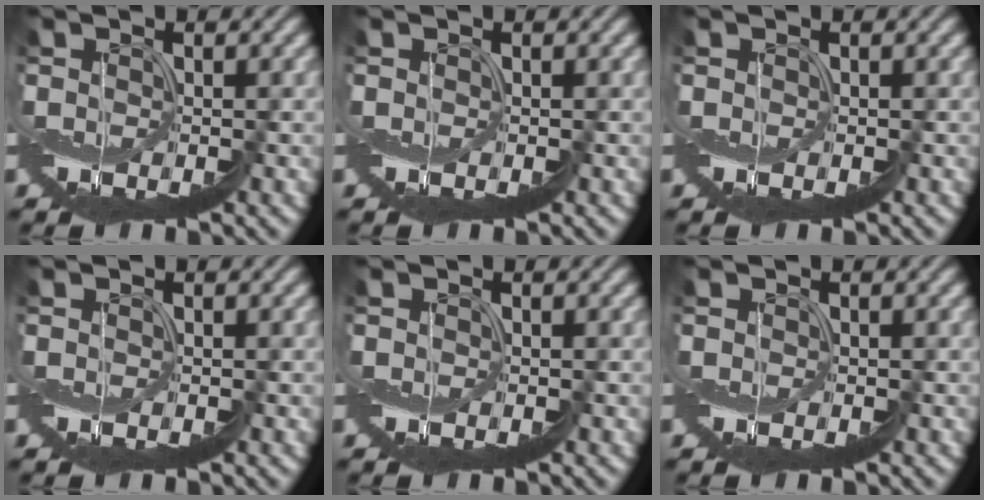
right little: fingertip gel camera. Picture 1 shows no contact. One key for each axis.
{"total": 0.0}
{"total": 0.0}
{"total": 0.0}
{"total": 0.0}
{"total": 0.0}